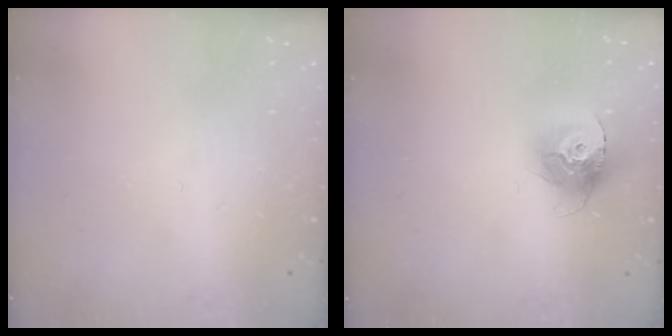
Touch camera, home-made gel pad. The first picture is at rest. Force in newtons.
{"total": 13.4, "press": 13.3, "slide": 1.2}